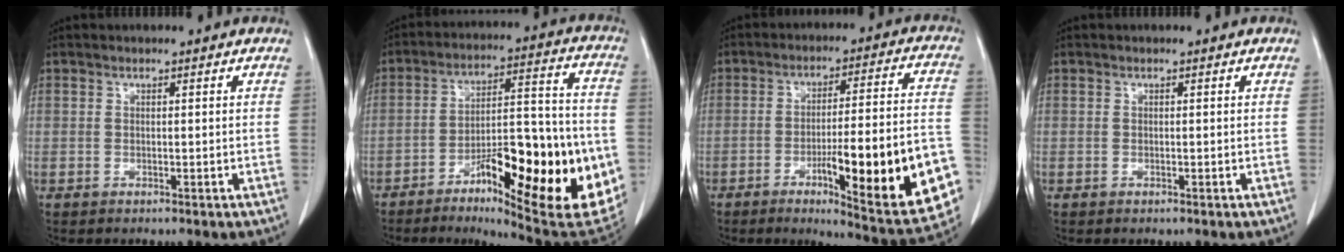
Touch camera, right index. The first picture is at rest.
{"total": 25.8, "force": [-8.7, 6.0, 23.5], "torque": [-0.281, 0.005, -0.112]}
{"total": 22.7, "force": [-7.5, 3.4, 21.2], "torque": [-0.230, 0.007, -0.092]}
{"total": 0.0}